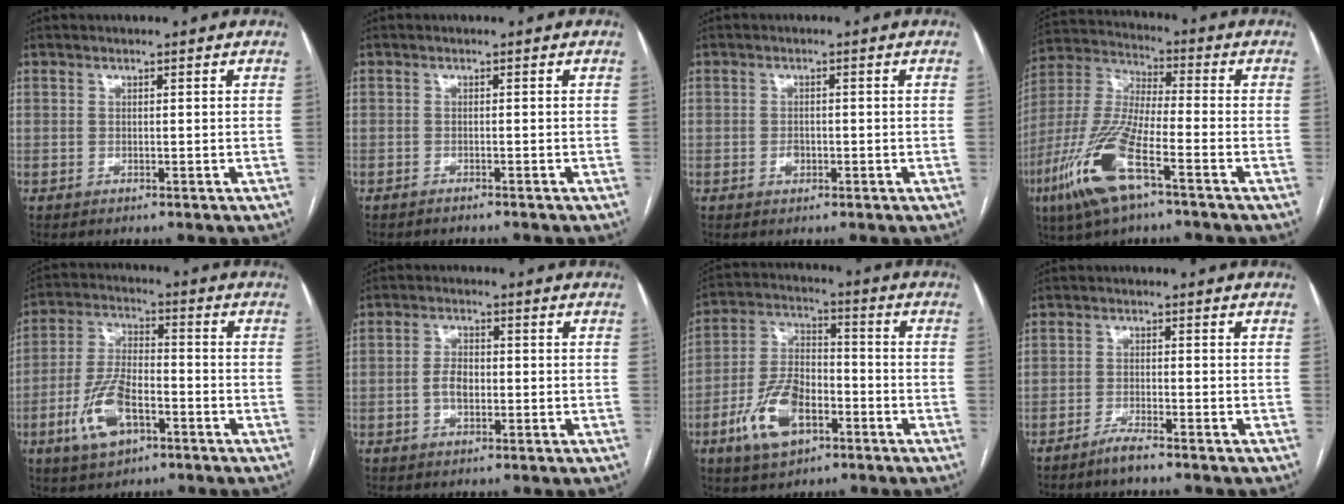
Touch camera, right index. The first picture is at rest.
{"total": 2.3, "force": [-2.2, 0.2, 0.6], "torque": [-0.009, -0.002, -0.028]}
{"total": 1.6, "force": [-0.6, 1.1, 1.0], "torque": [-0.018, 0.003, -0.007]}
{"total": 15.2, "force": [-7.5, 3.1, 12.9], "torque": [-0.286, -0.020, -0.142]}
{"total": 10.7, "force": [-4.6, 4.7, 8.5], "torque": [-0.191, 0.006, -0.082]}
{"total": 3.6, "force": [-0.7, 2.1, 2.8], "torque": [-0.057, 0.008, -0.013]}
{"total": 12.0, "force": [-5.3, 6.1, 8.9], "torque": [-0.194, 0.010, -0.094]}
{"total": 2.7, "force": [-2.3, -0.1, 1.3], "torque": [-0.032, -0.004, -0.046]}